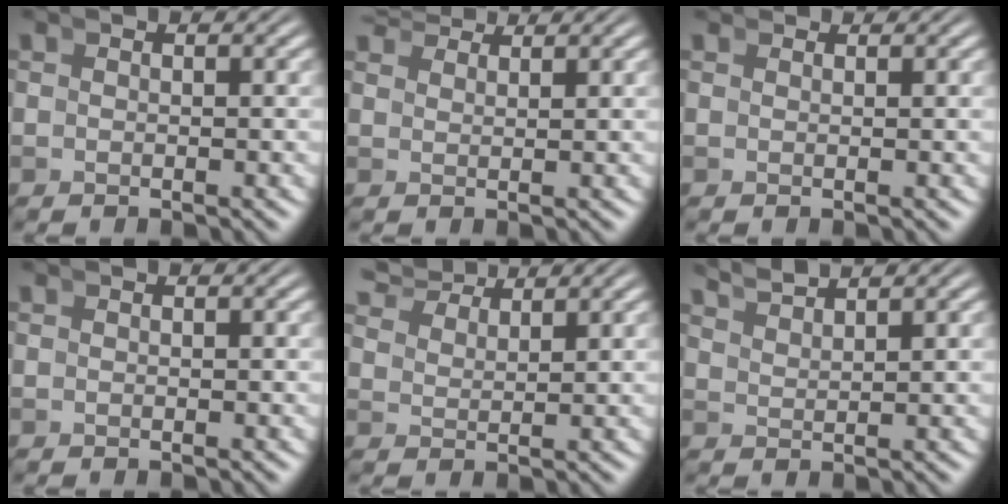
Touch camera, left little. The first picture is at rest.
{"total": 3.4, "force": [3.4, -0.3, 0.4], "torque": [0.006, 0.014, 0.057]}
{"total": 1.0, "force": [1.0, -0.1, 0.0], "torque": [0.008, 0.007, 0.017]}
{"total": 0.0}
{"total": 4.5, "force": [4.3, 0.5, 1.1], "torque": [-0.010, 0.022, 0.073]}
{"total": 2.8, "force": [2.8, -0.3, 0.3], "torque": [0.001, 0.009, 0.053]}